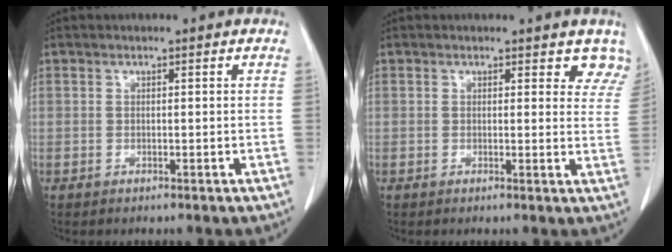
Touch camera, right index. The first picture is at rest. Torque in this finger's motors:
{"motor_torque": [0.21, 0.20, 0.03, 0.00]}